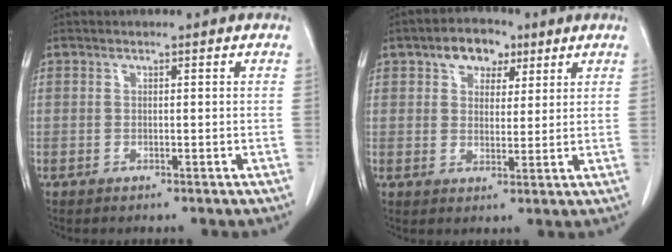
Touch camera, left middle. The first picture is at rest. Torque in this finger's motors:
{"motor_torque": [0.60, -0.42, 0.08, 0.04]}